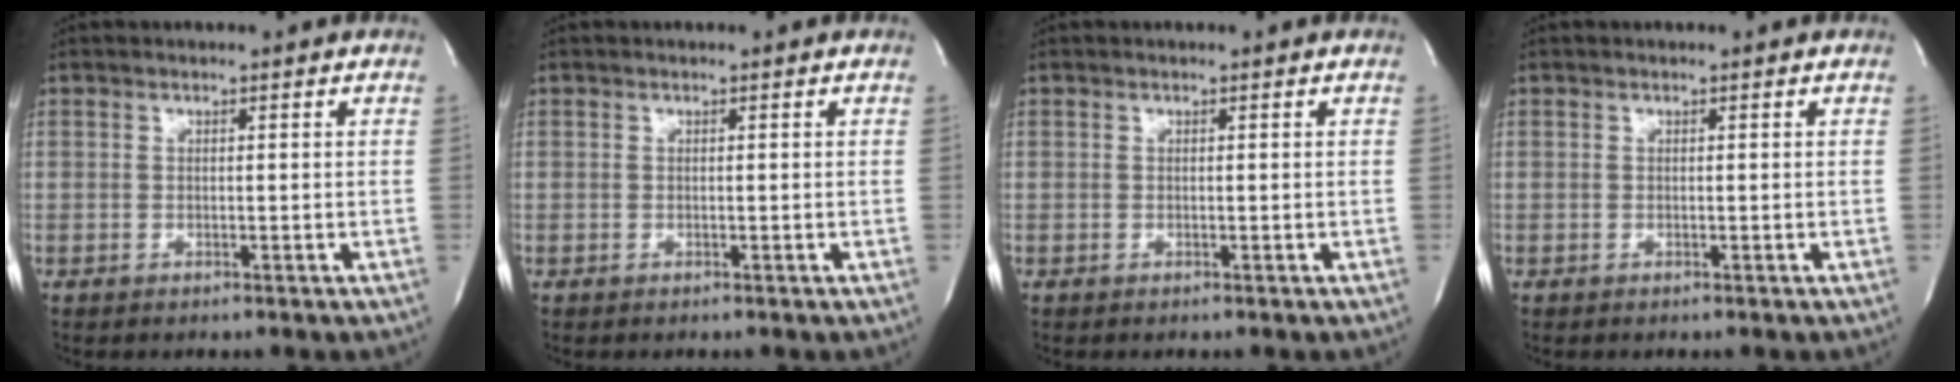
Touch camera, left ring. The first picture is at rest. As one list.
[{"total": 0.0}, {"total": 0.0}, {"total": 0.0}]